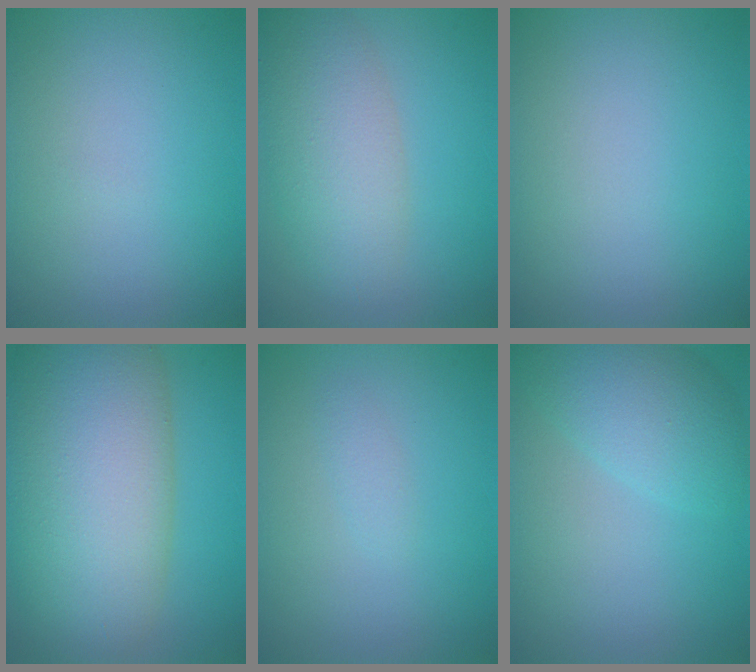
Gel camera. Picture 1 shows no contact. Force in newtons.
{"total": 5.6, "press": 5.6, "slide": 0.3}
{"total": 0.0}
{"total": 13.6, "press": 13.6, "slide": 0.4}
{"total": 0.8, "press": 0.8, "slide": 0.1}
{"total": 4.6, "press": 4.6, "slide": 0.3}